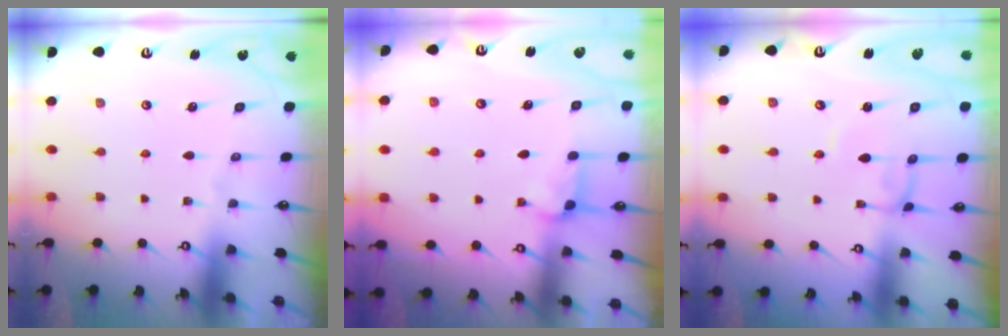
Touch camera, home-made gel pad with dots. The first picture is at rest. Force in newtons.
{"total": 2.9, "press": 2.8, "slide": 0.6}
{"total": 2.0, "press": 2.0, "slide": 0.1}